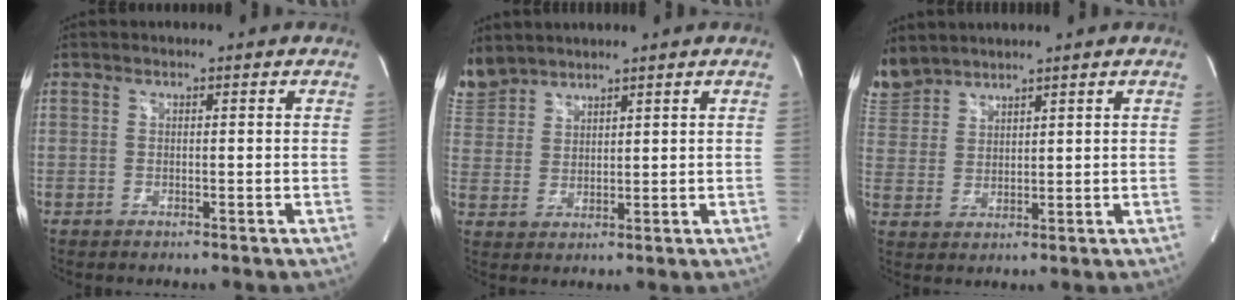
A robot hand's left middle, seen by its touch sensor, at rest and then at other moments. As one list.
[{"total": 7.8, "force": [7.0, 3.3, 1.2], "torque": [-0.045, 0.012, 0.155]}, {"total": 7.4, "force": [6.9, 2.7, 0.9], "torque": [-0.036, 0.012, 0.153]}]